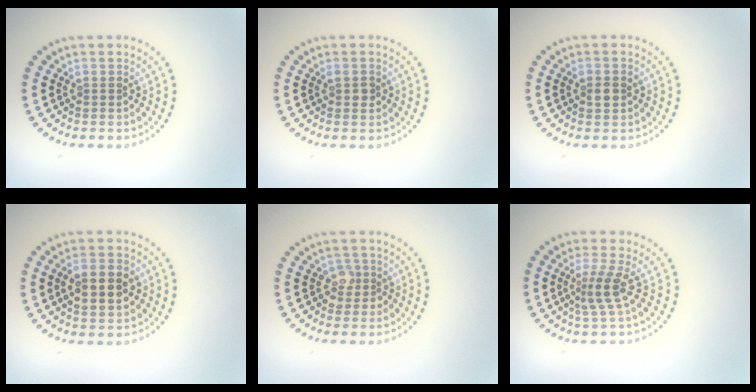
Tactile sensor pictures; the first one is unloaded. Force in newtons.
{"total": 1.0, "press": 1.0, "slide": 0.1}
{"total": 1.8, "press": 1.8, "slide": 0.1}
{"total": 4.3, "press": 4.3, "slide": 0.1}
{"total": 1.7, "press": 1.4, "slide": 1.0}
{"total": 2.5, "press": 1.7, "slide": 1.9}